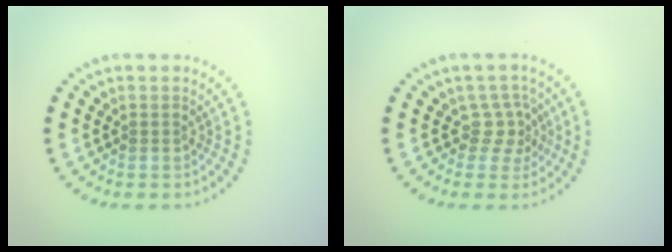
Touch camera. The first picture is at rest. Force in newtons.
{"total": 2.1, "press": 1.4, "slide": 1.5}